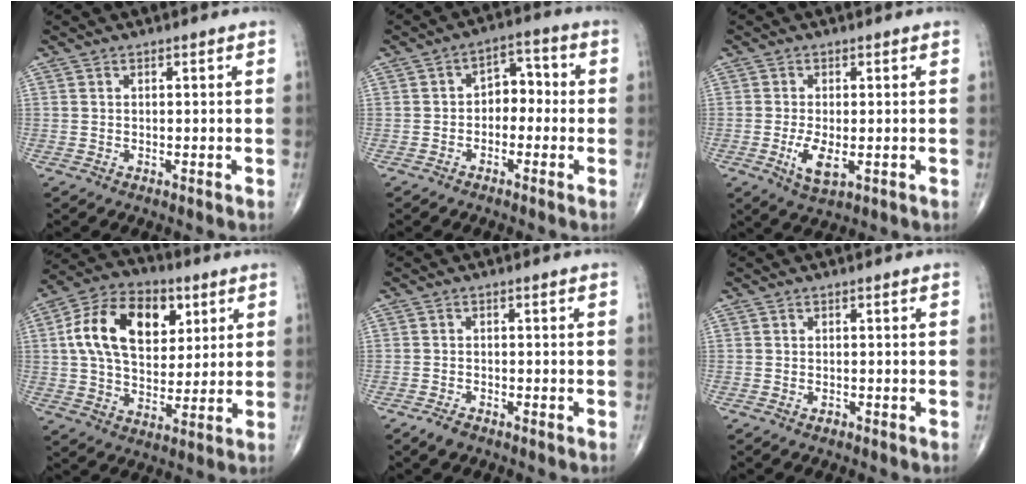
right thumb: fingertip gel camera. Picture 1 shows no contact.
{"total": 5.7, "force": [-1.0, 4.1, 3.9], "torque": [-0.030, 0.030, -0.029]}
{"total": 5.0, "force": [-1.2, 2.1, 4.3], "torque": [-0.081, -0.010, -0.016]}
{"total": 18.1, "force": [5.2, 11.6, 12.8], "torque": [-0.196, 0.001, 0.086]}
{"total": 2.3, "force": [-1.7, 1.1, 1.2], "torque": [-0.024, 0.003, -0.028]}
{"total": 0.7, "force": [-0.5, 0.4, 0.4], "torque": [-0.005, 0.003, -0.007]}